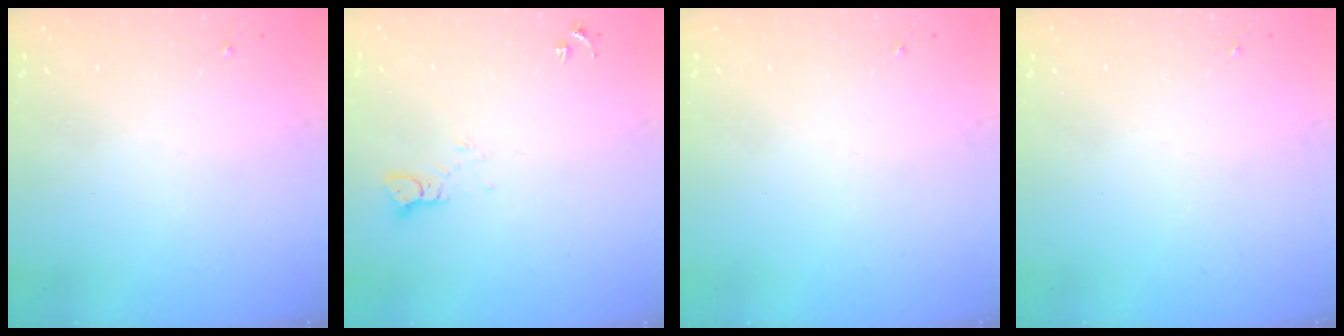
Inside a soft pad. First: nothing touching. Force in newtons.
{"total": 3.7, "press": 3.7, "slide": 0.3}
{"total": 0.0}
{"total": 0.0}